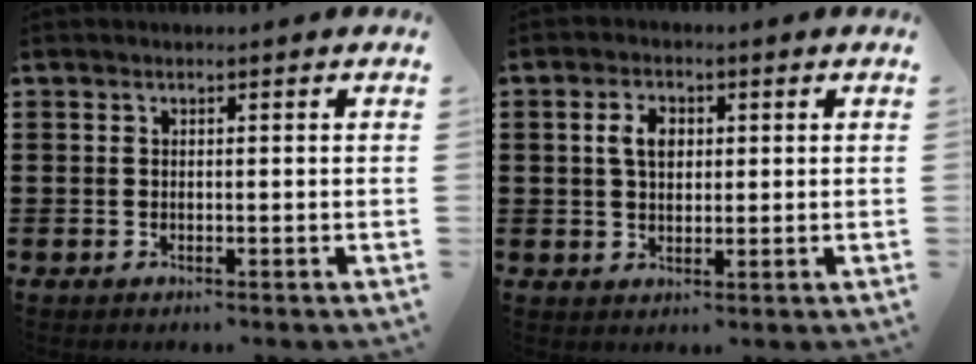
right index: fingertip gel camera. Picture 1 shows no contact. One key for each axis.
{"total": 4.1, "fx": 0.8, "fy": 2.5, "fz": 3.1, "tx": -0.068, "ty": 0.014, "tz": 0.012}